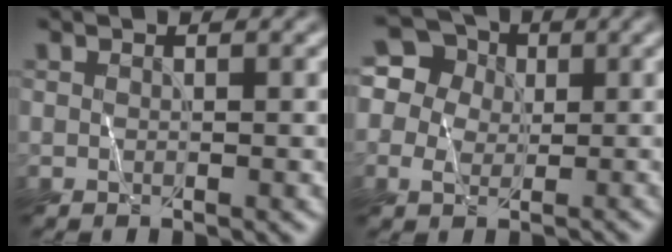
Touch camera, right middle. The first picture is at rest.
{"total": 7.3, "force": [2.2, 6.4, 2.9], "torque": [-0.053, 0.041, 0.017]}